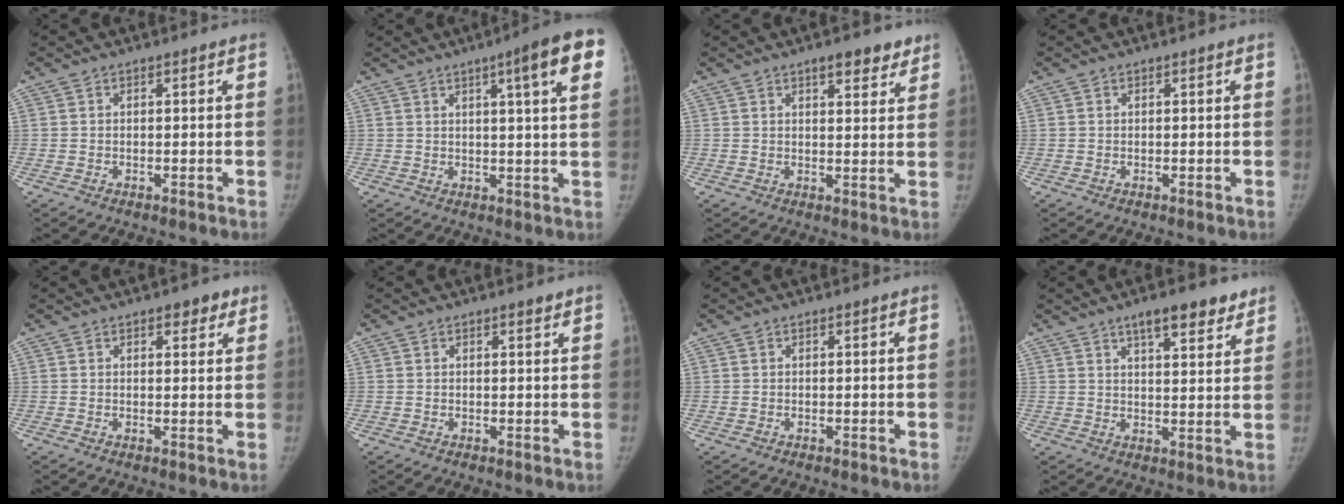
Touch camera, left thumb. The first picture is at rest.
{"total": 11.6, "force": [5.1, 1.2, 10.3], "torque": [-0.124, -0.008, 0.057]}
{"total": 5.8, "force": [4.0, 2.3, 3.6], "torque": [-0.023, -0.019, 0.050]}
{"total": 0.0}
{"total": 3.6, "force": [2.2, 1.8, 2.2], "torque": [-0.007, -0.007, 0.024]}
{"total": 0.9, "force": [0.7, 0.3, 0.5], "torque": [-0.004, -0.004, 0.009]}
{"total": 0.0}
{"total": 8.9, "force": [6.0, 2.9, 5.8], "torque": [-0.058, -0.029, 0.087]}